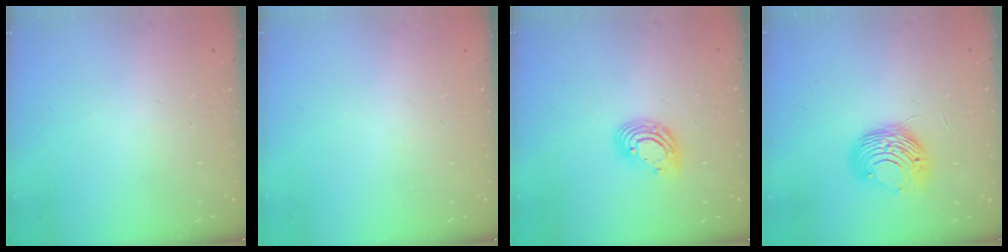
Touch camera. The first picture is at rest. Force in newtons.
{"total": 0.0}
{"total": 10.5, "press": 10.4, "slide": 1.9}
{"total": 9.7, "press": 9.7, "slide": 0.1}